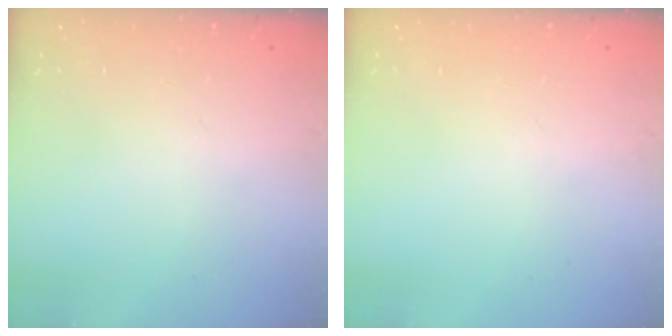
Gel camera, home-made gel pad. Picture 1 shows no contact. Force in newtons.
{"total": 0.0}